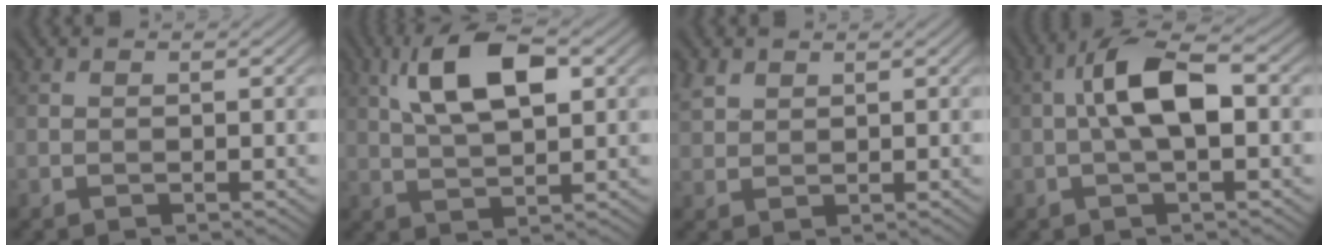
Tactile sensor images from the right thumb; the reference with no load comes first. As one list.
[{"total": 9.6, "force": [3.4, 3.9, 8.1], "torque": [-0.162, 0.016, 0.058]}, {"total": 2.5, "force": [1.7, 1.5, 0.9], "torque": [-0.027, 0.004, 0.040]}, {"total": 7.8, "force": [0.2, 2.8, 7.2], "torque": [-0.143, 0.021, -0.004]}]